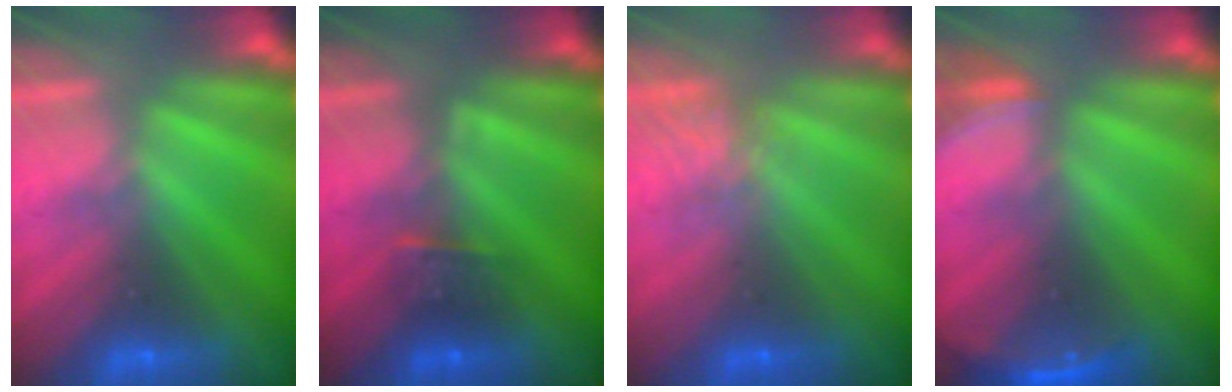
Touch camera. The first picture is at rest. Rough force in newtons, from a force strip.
{"total": 2.4}
{"total": 1.7}
{"total": 2.7}